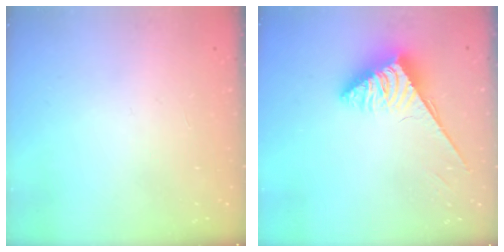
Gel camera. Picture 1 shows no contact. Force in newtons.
{"total": 3.8, "press": 3.7, "slide": 0.6}